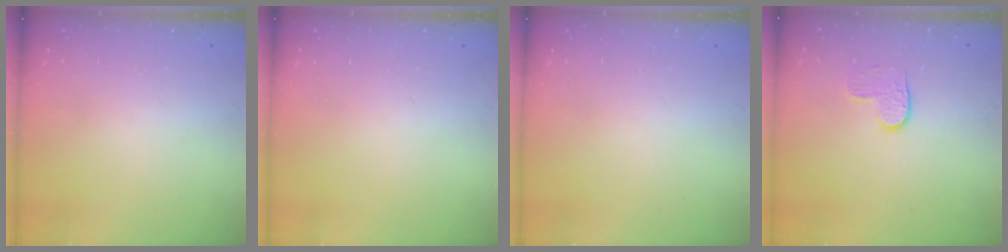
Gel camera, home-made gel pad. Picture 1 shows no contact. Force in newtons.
{"total": 0.0}
{"total": 0.0}
{"total": 4.0, "press": 4.0, "slide": 0.4}